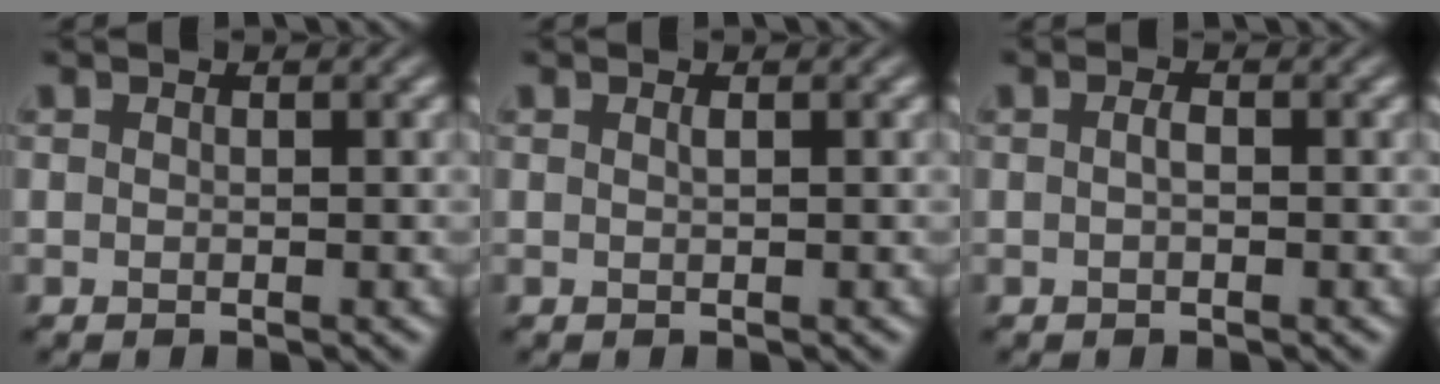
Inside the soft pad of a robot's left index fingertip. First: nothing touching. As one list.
[{"total": 0.5, "force": [0.2, 0.2, 0.5], "torque": [-0.006, 0.003, 0.002]}, {"total": 0.8, "force": [-0.1, 0.3, 0.8], "torque": [-0.017, 0.000, -0.002]}]